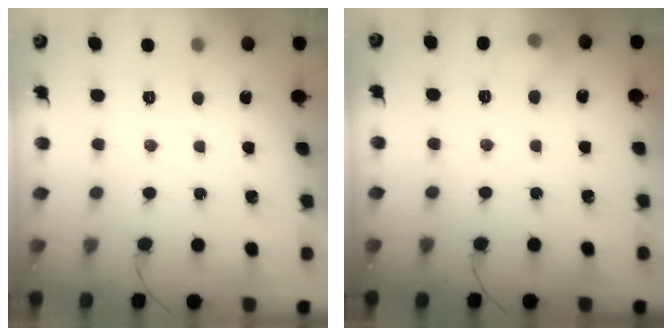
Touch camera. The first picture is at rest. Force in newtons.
{"total": 7.1, "press": 7.1, "slide": 0.9}